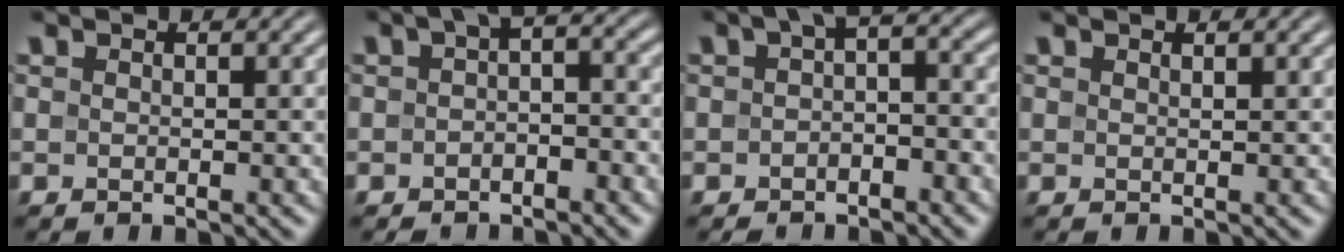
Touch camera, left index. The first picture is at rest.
{"total": 3.3, "force": [-0.7, 1.9, 2.6], "torque": [-0.028, 0.011, -0.022]}
{"total": 3.6, "force": [-0.8, 1.9, 2.9], "torque": [-0.033, 0.011, -0.023]}
{"total": 0.6, "force": [0.5, 0.1, 0.4], "torque": [-0.003, 0.001, 0.010]}